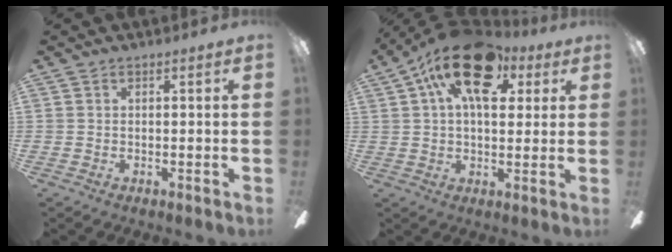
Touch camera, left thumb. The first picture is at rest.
{"total": 18.7, "force": [8.8, 9.6, 13.4], "torque": [-0.204, -0.022, 0.149]}